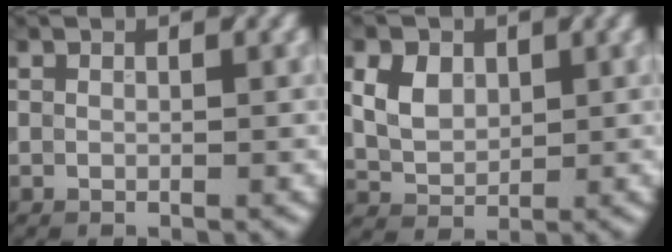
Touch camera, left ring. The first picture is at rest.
{"total": 4.1, "force": [1.4, 2.9, 2.5], "torque": [-0.062, 0.014, 0.031]}